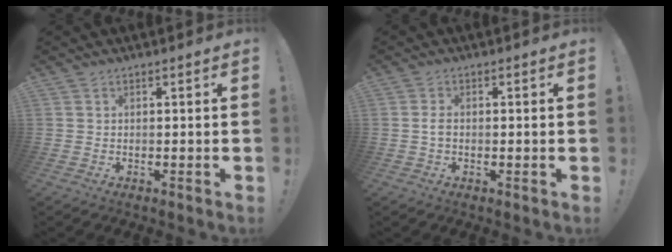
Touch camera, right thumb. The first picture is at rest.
{"total": 1.9, "force": [-0.5, 1.1, 1.5], "torque": [-0.035, 0.009, -0.008]}